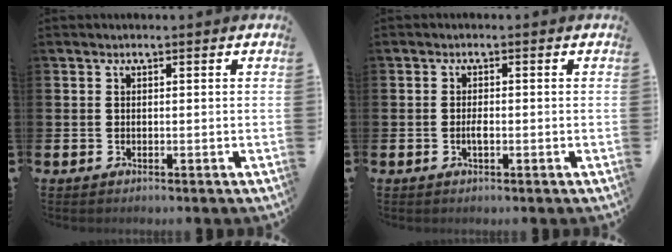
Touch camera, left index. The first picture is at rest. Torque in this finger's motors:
{"motor_torque": [0.42, 0.36, 0.02, 0.01]}